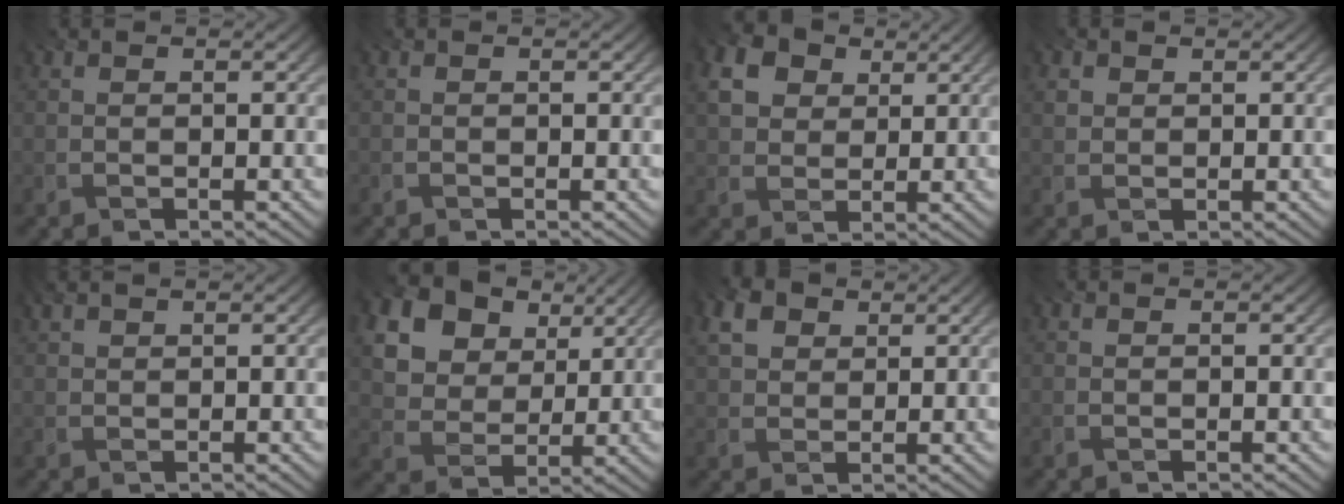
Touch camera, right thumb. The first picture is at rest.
{"total": 0.6, "force": [-0.5, 0.3, -0.2], "torque": [0.003, 0.001, -0.008]}
{"total": 5.8, "force": [2.4, 4.5, 2.9], "torque": [-0.092, 0.008, 0.037]}
{"total": 1.0, "force": [0.4, 0.9, 0.1], "torque": [-0.006, 0.001, 0.009]}
{"total": 1.2, "force": [1.1, 0.0, 0.5], "torque": [-0.018, 0.004, 0.020]}
{"total": 19.1, "force": [9.4, 14.0, 8.9], "torque": [-0.245, 0.035, 0.201]}
{"total": 3.6, "force": [1.5, 2.7, 1.9], "torque": [-0.050, 0.001, 0.031]}
{"total": 0.0}